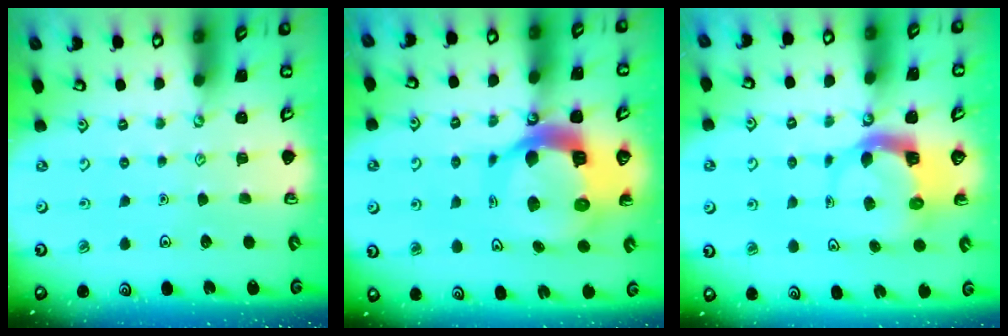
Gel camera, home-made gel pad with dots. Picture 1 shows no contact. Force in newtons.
{"total": 14.9, "press": 14.8, "slide": 1.8}
{"total": 4.8, "press": 4.7, "slide": 0.8}